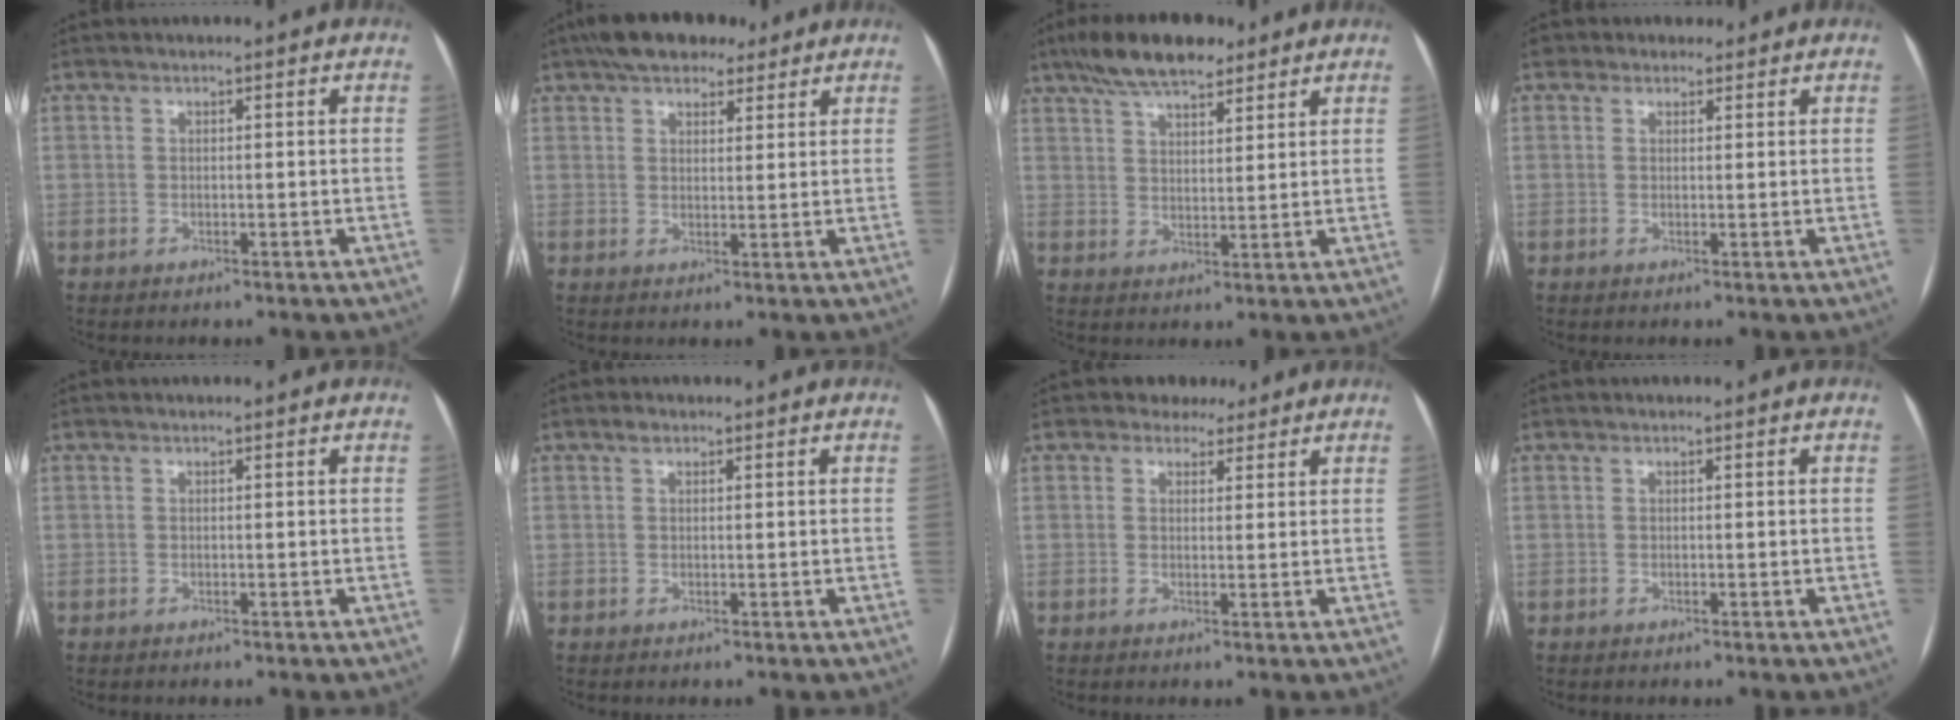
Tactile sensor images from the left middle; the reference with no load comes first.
{"total": 9.5, "force": [7.2, 4.2, 4.6], "torque": [-0.066, 0.032, 0.115]}
{"total": 10.1, "force": [7.6, 3.3, 5.8], "torque": [-0.105, 0.022, 0.132]}
{"total": 2.1, "force": [1.3, 1.6, 0.1], "torque": [0.000, 0.014, 0.017]}
{"total": 0.0}
{"total": 1.0, "force": [0.6, 0.6, 0.5], "torque": [-0.011, 0.008, 0.010]}
{"total": 3.2, "force": [2.4, 2.0, 0.4], "torque": [0.000, 0.010, 0.032]}
{"total": 0.0}